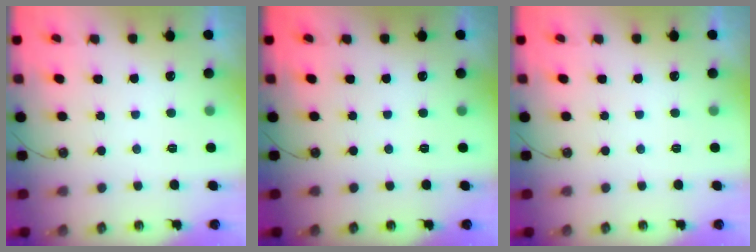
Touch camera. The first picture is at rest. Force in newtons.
{"total": 0.0}
{"total": 0.0}